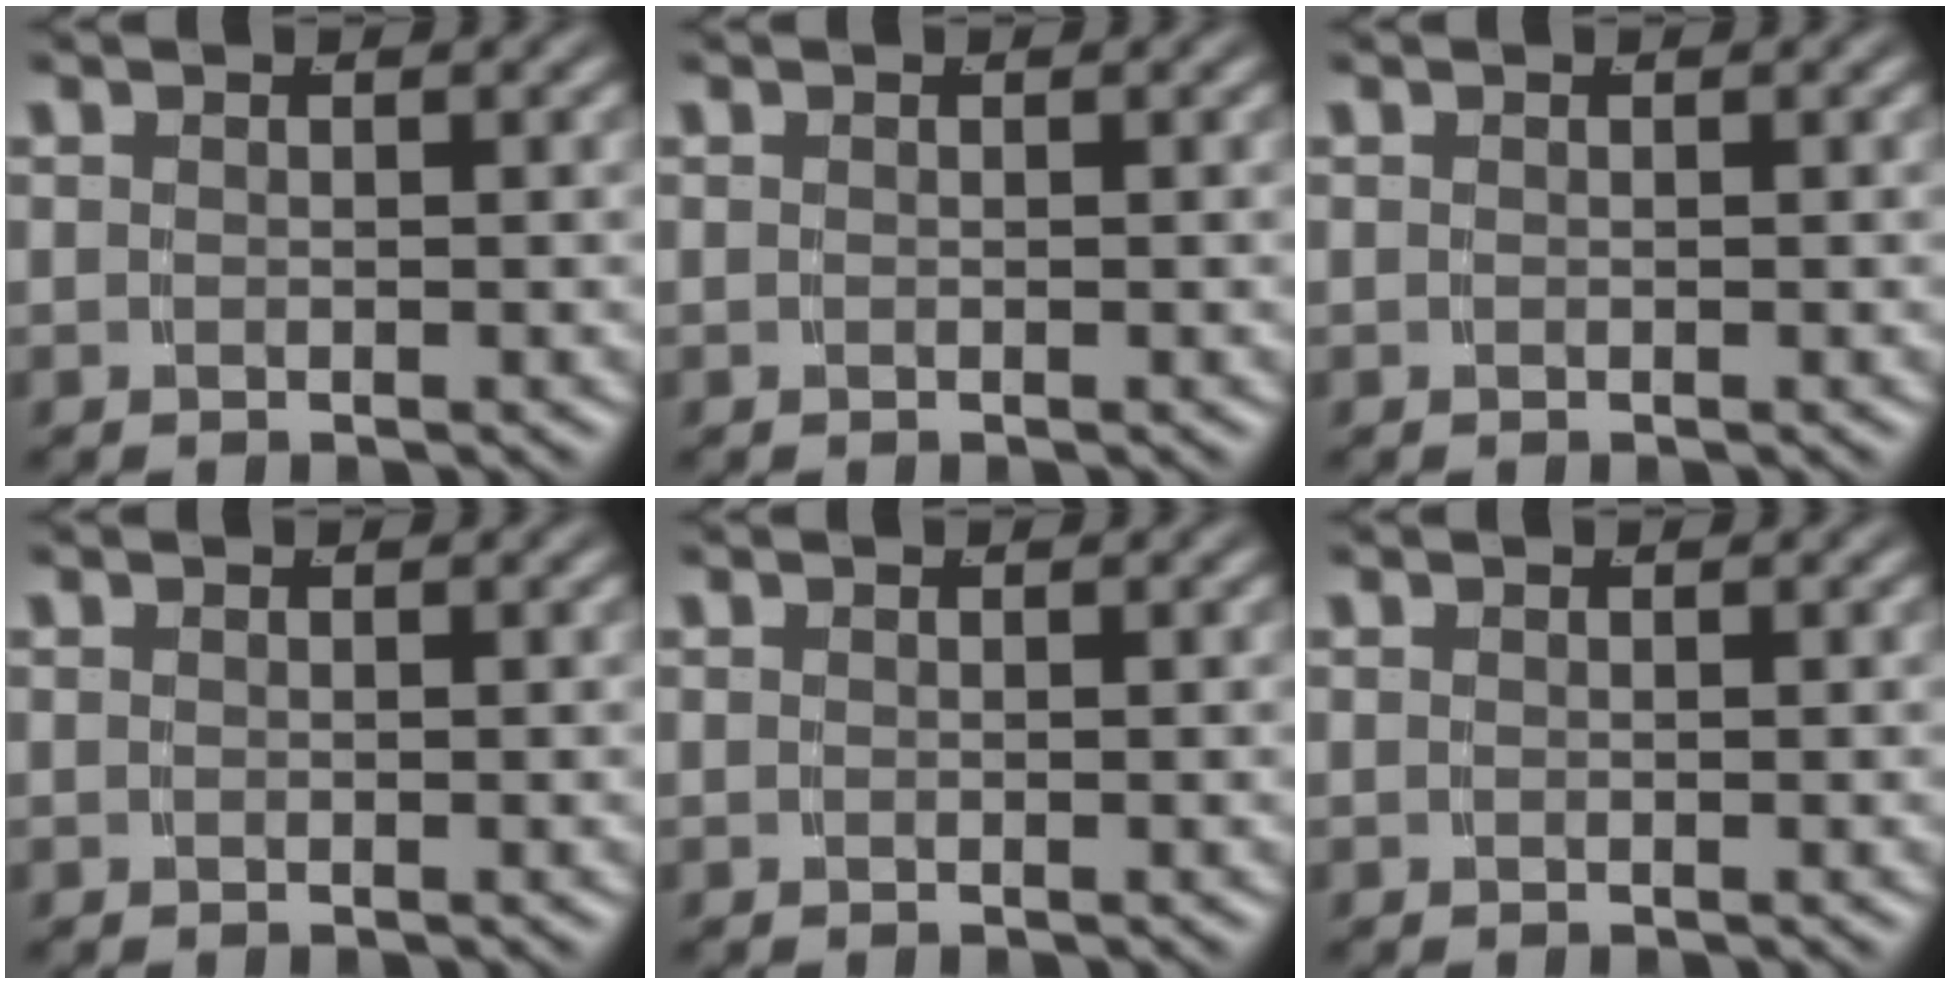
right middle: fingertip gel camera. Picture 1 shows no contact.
{"total": 0.0}
{"total": 0.0}
{"total": 0.0}
{"total": 0.0}
{"total": 0.0}